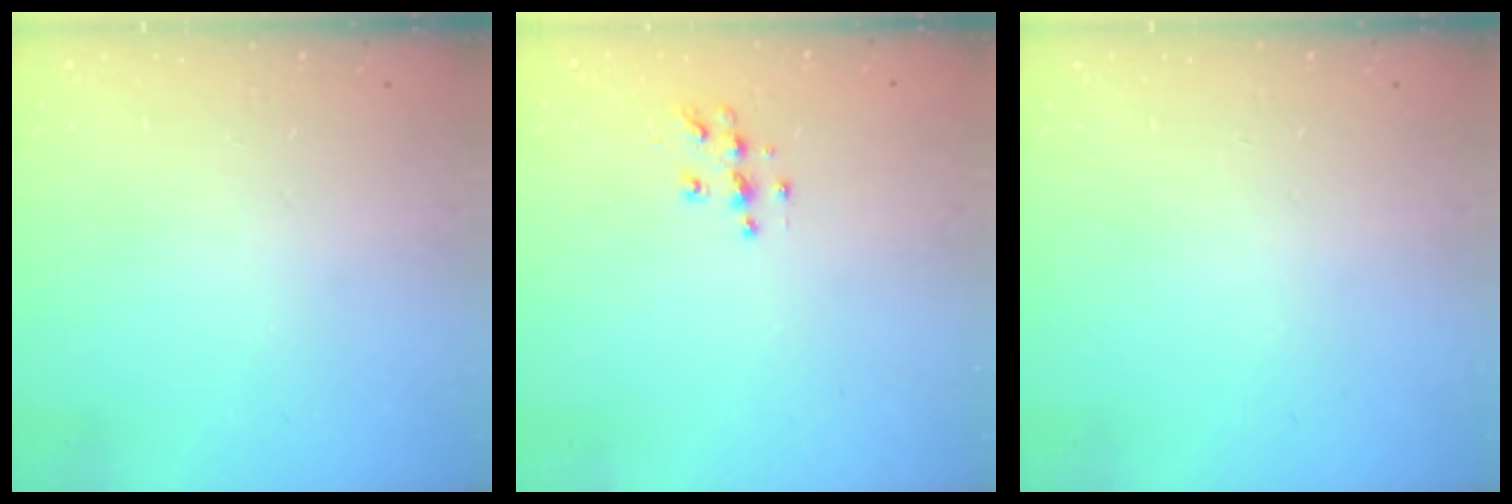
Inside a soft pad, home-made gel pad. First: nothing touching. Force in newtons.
{"total": 5.4, "press": 5.4, "slide": 0.4}
{"total": 0.0}